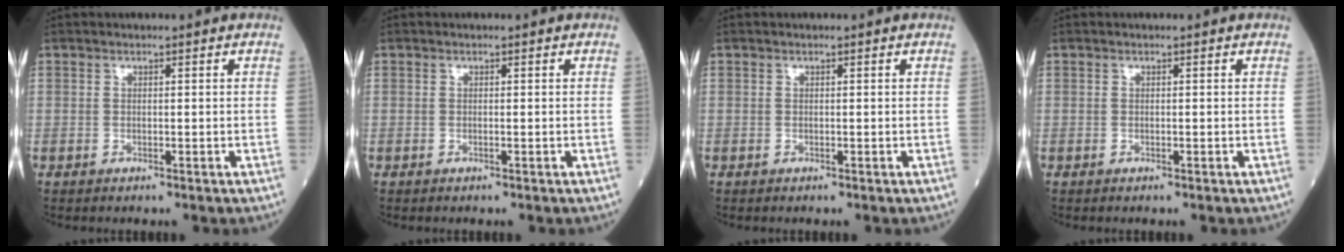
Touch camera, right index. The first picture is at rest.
{"total": 0.0}
{"total": 0.0}
{"total": 0.0}